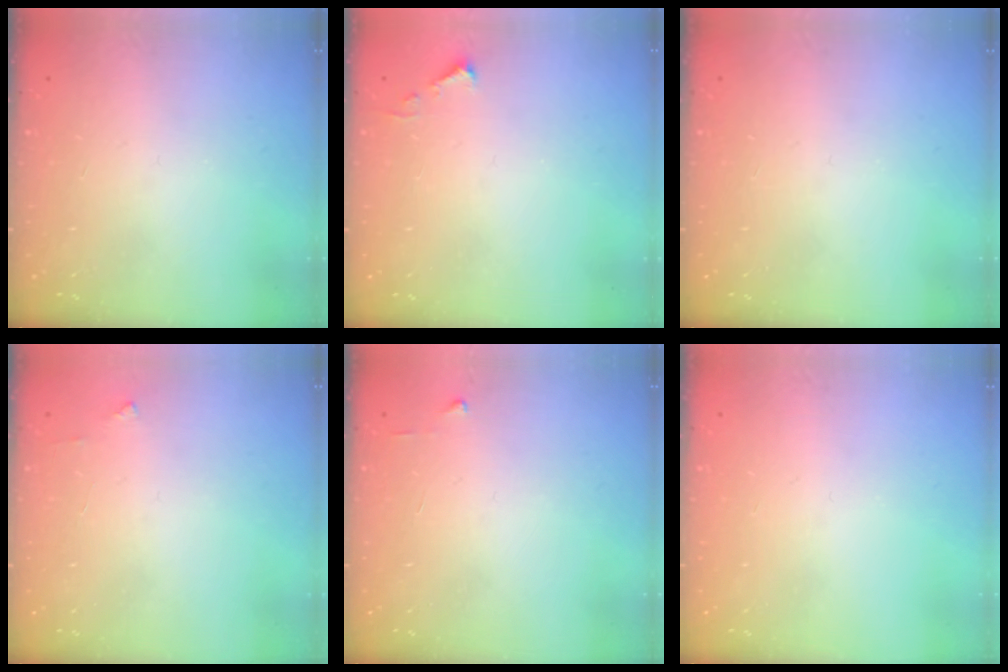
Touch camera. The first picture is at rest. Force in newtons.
{"total": 3.7, "press": 3.6, "slide": 0.5}
{"total": 0.0}
{"total": 2.6, "press": 2.6, "slide": 0.2}
{"total": 3.7, "press": 3.6, "slide": 0.4}
{"total": 0.0}